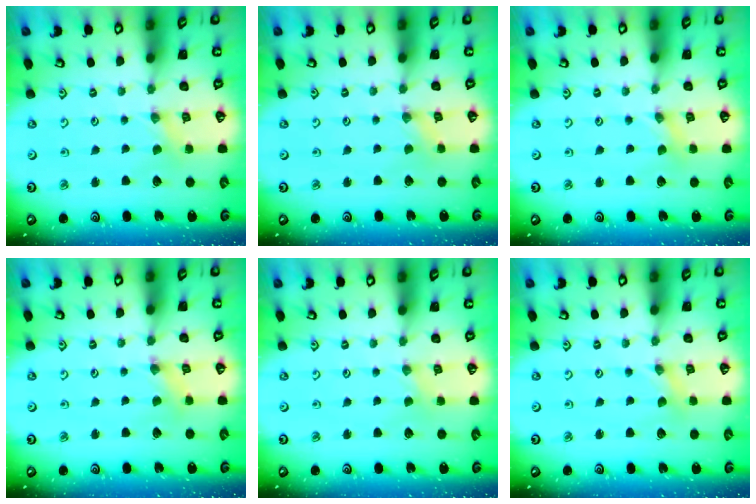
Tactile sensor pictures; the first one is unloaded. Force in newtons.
{"total": 0.8, "press": 0.8, "slide": 0.1}
{"total": 0.0}
{"total": 0.8, "press": 0.7, "slide": 0.3}
{"total": 0.0}
{"total": 0.0}